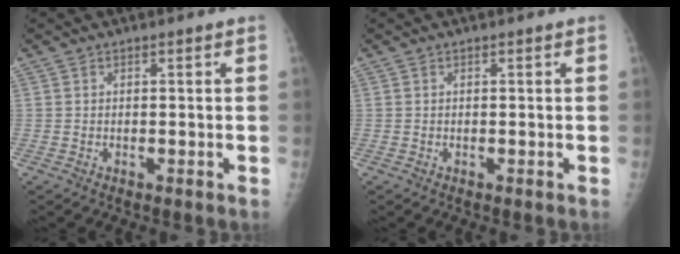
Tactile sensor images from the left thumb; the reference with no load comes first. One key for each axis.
{"total": 0.0}